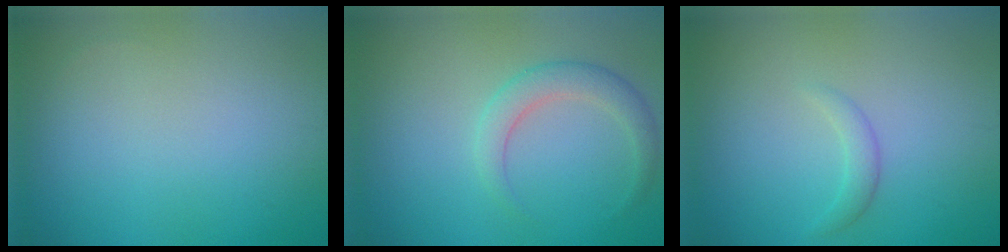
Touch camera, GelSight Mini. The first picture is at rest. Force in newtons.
{"total": 2.6, "press": 2.6, "slide": 0.2}
{"total": 1.3, "press": 1.3, "slide": 0.0}